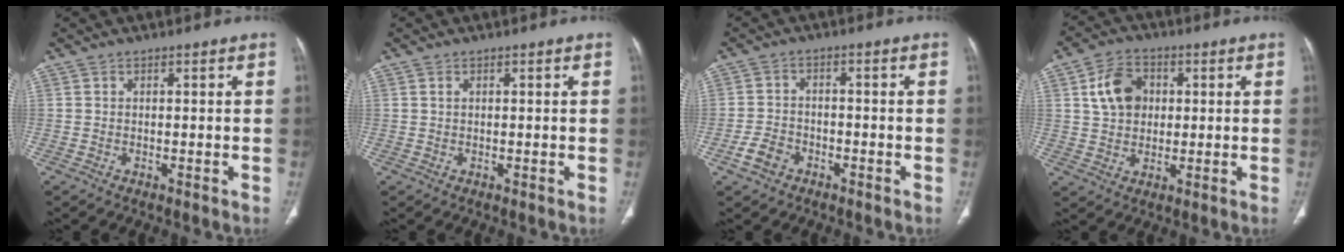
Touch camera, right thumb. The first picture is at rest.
{"total": 0.5, "force": [0.2, 0.3, 0.3], "torque": [-0.009, 0.002, 0.005]}
{"total": 4.5, "force": [-2.6, 3.1, 1.9], "torque": [-0.036, 0.020, -0.044]}
{"total": 8.8, "force": [2.0, 6.7, 5.3], "torque": [-0.075, 0.003, 0.033]}